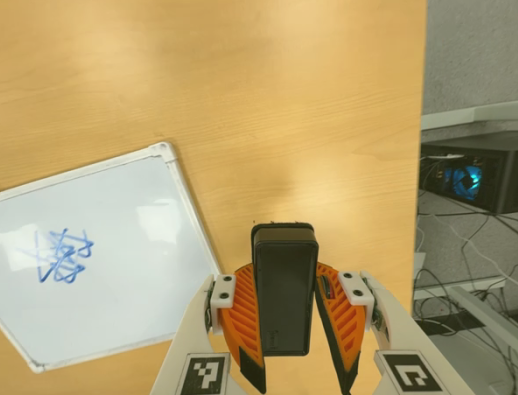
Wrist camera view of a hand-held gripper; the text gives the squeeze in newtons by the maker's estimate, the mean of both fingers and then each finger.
{"total": 8.7, "left": 7.0, "right": 10.4}